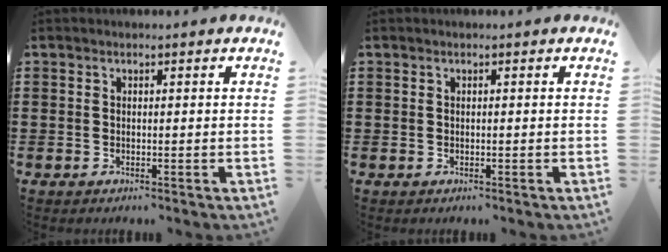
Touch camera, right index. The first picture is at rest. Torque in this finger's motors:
{"motor_torque": [-0.39, 0.37, 0.04, 0.00]}